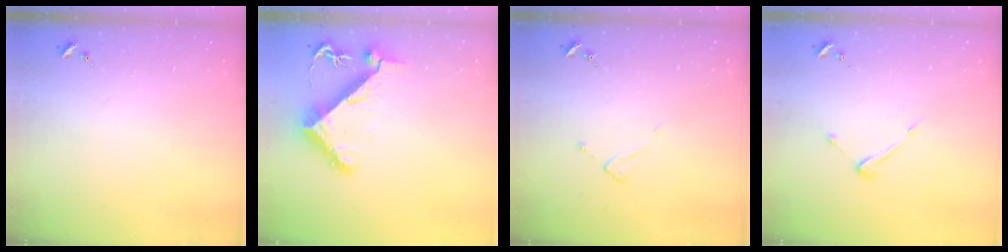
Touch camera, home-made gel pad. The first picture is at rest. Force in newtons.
{"total": 9.3, "press": 9.2, "slide": 1.5}
{"total": 3.4, "press": 3.4, "slide": 0.1}
{"total": 6.5, "press": 6.5, "slide": 0.6}